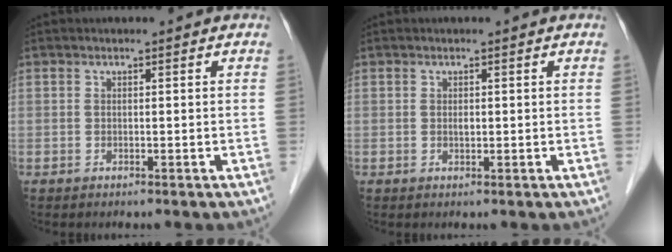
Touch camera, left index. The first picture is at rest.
{"total": 0.6, "force": [-0.1, 0.3, 0.5], "torque": [-0.011, -0.002, -0.003]}